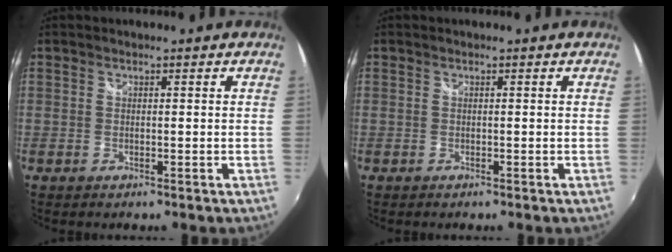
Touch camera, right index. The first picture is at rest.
{"total": 0.0}